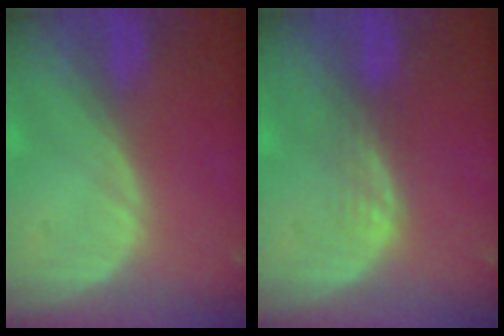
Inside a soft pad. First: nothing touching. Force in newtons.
{"total": 1.9, "press": 1.9, "slide": 0.3}